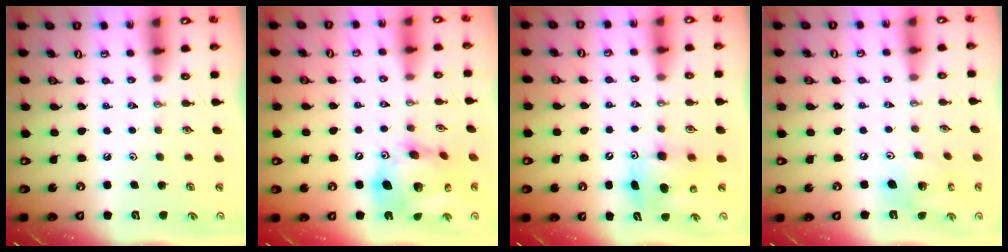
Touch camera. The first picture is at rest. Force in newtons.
{"total": 19.2, "press": 19.0, "slide": 3.2}
{"total": 8.8, "press": 8.7, "slide": 0.8}
{"total": 14.1, "press": 13.8, "slide": 3.1}